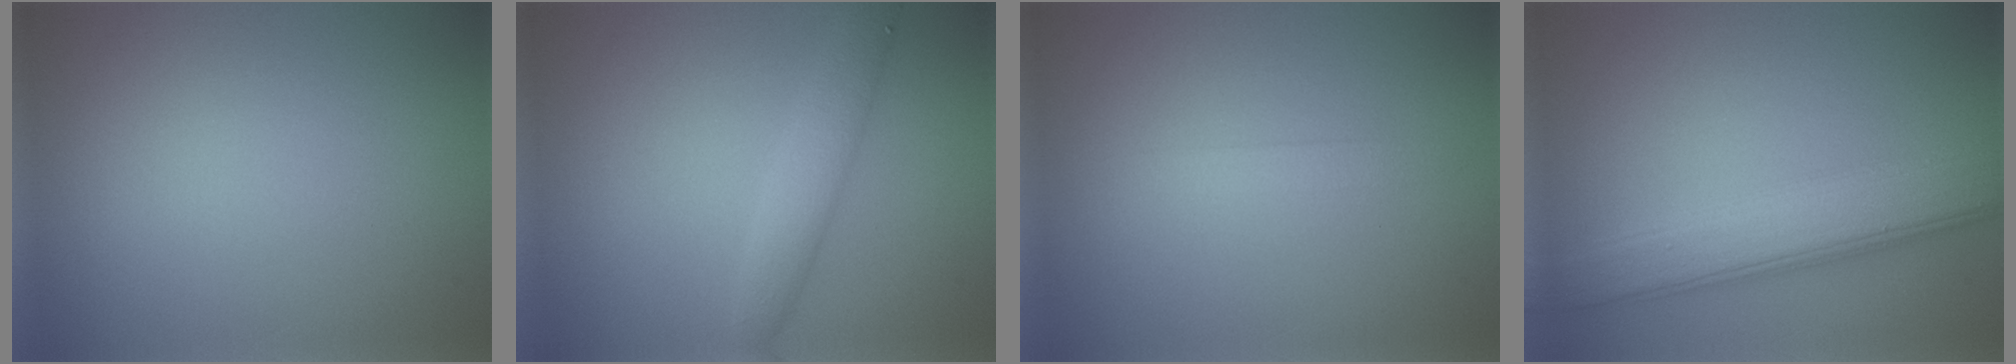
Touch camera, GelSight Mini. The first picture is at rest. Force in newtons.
{"total": 2.8, "press": 2.8, "slide": 0.2}
{"total": 0.8, "press": 0.8, "slide": 0.2}
{"total": 6.0, "press": 6.0, "slide": 0.1}